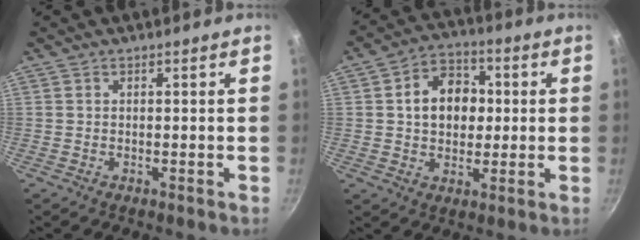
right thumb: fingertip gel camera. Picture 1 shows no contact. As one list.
[{"total": 11.1, "force": [1.2, 8.5, 7.0], "torque": [-0.075, 0.014, 0.010]}]